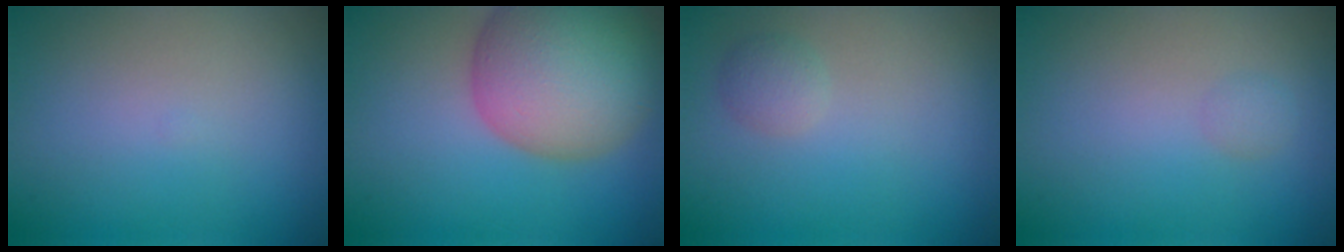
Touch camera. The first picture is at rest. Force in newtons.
{"total": 11.4, "press": 11.3, "slide": 0.5}
{"total": 1.3, "press": 1.3, "slide": 0.1}
{"total": 0.8, "press": 0.8, "slide": 0.1}